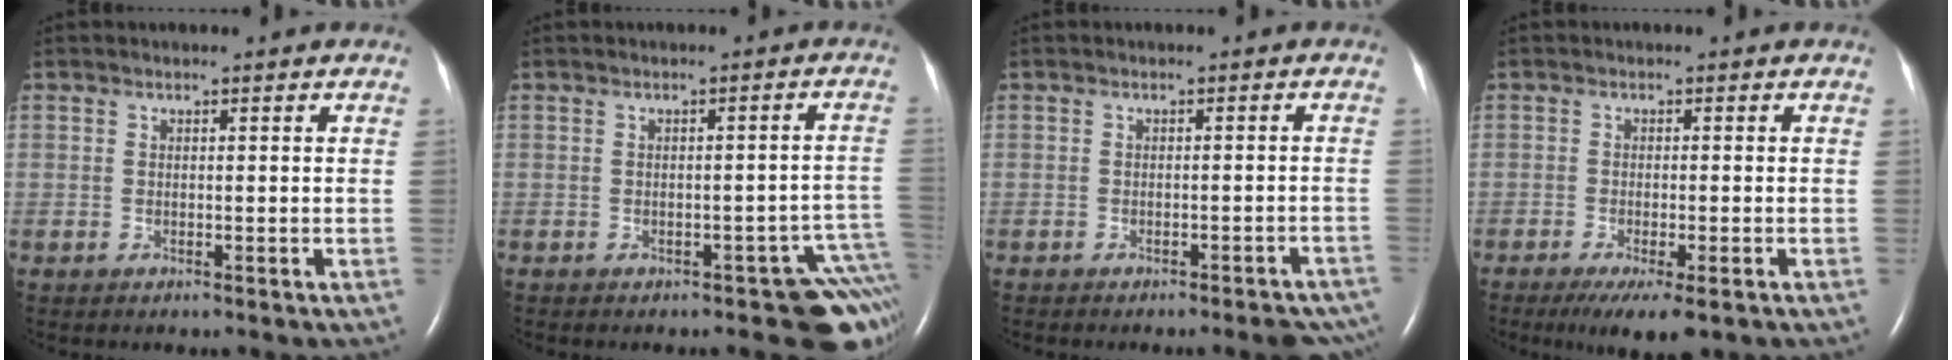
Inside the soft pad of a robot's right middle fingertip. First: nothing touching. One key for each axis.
{"total": 7.6, "fx": -5.2, "fy": 2.3, "fz": 5.1, "tx": -0.035, "ty": 0.011, "tz": -0.061}
{"total": 7.1, "fx": -6.4, "fy": 1.4, "fz": 2.8, "tx": -0.015, "ty": -0.002, "tz": -0.068}
{"total": 6.0, "fx": -3.8, "fy": 1.1, "fz": 4.6, "tx": -0.074, "ty": -0.019, "tz": -0.057}